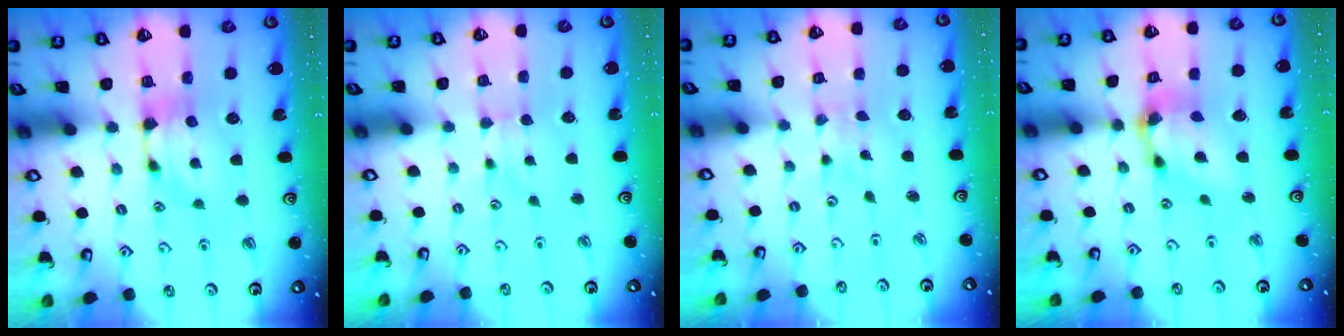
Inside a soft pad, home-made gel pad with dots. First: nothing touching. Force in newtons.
{"total": 1.5, "press": 1.5, "slide": 0.3}
{"total": 4.6, "press": 4.6, "slide": 0.3}
{"total": 6.9, "press": 6.5, "slide": 2.2}